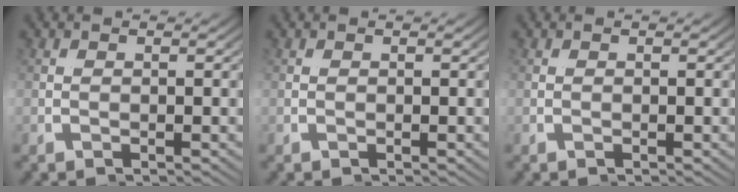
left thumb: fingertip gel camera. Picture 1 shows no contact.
{"total": 0.0}
{"total": 0.0}